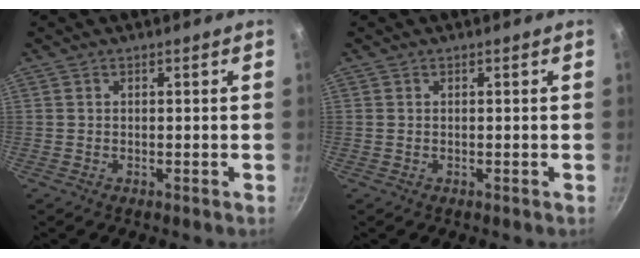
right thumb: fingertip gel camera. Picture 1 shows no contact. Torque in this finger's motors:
{"motor_torque": [-0.31, 0.01, 0.09, 0.42, 0.04]}